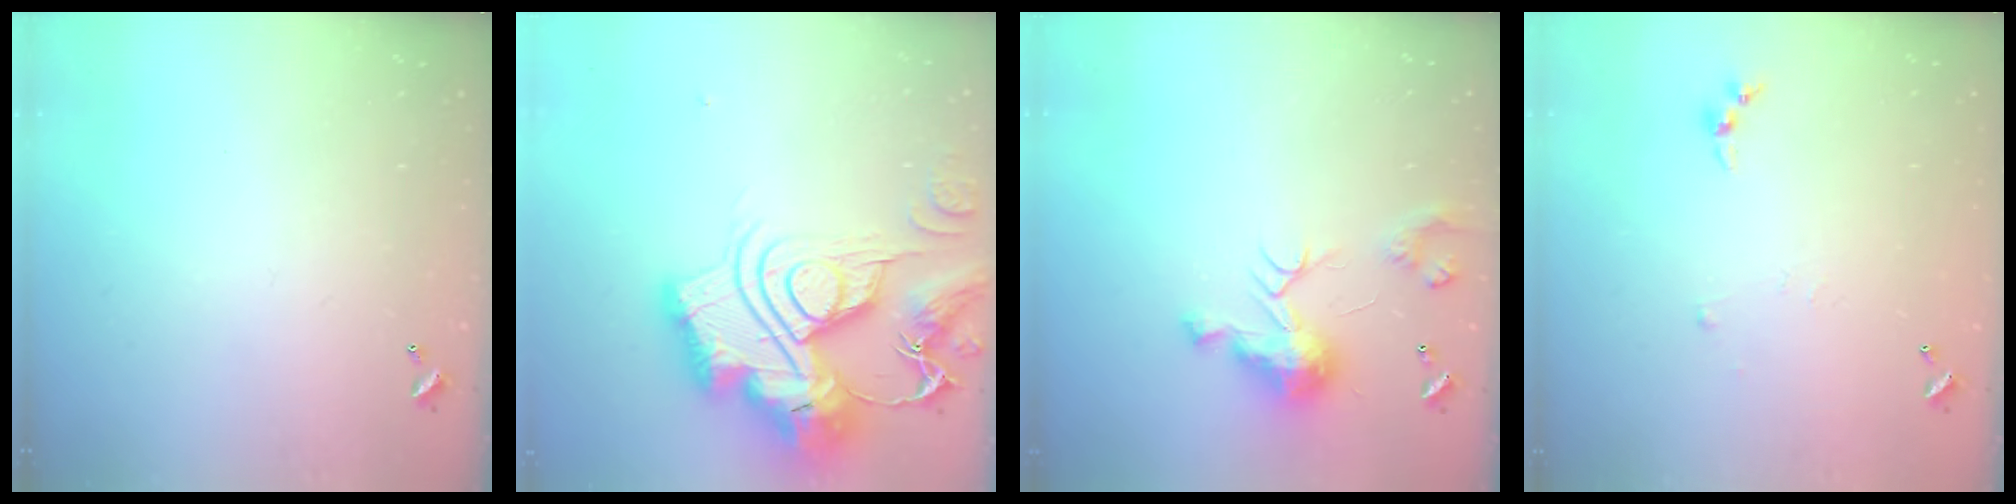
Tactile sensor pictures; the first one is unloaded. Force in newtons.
{"total": 0.6, "press": 0.6, "slide": 0.0}
{"total": 9.7, "press": 9.7, "slide": 0.8}
{"total": 3.3, "press": 3.3, "slide": 0.5}